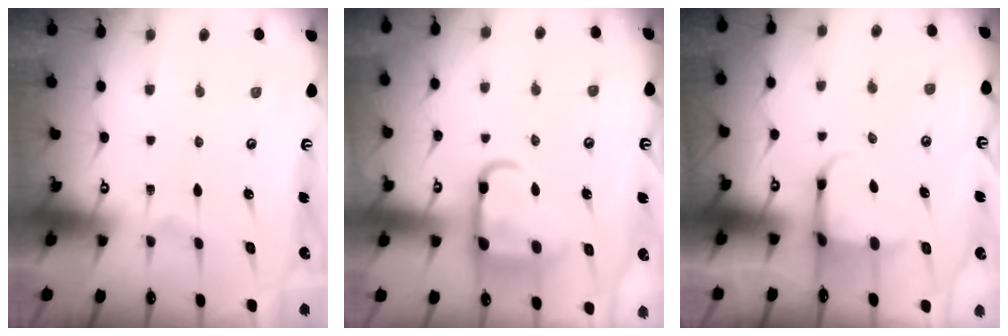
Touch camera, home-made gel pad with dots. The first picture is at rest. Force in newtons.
{"total": 11.5, "press": 11.4, "slide": 1.6}
{"total": 3.9, "press": 3.8, "slide": 1.1}